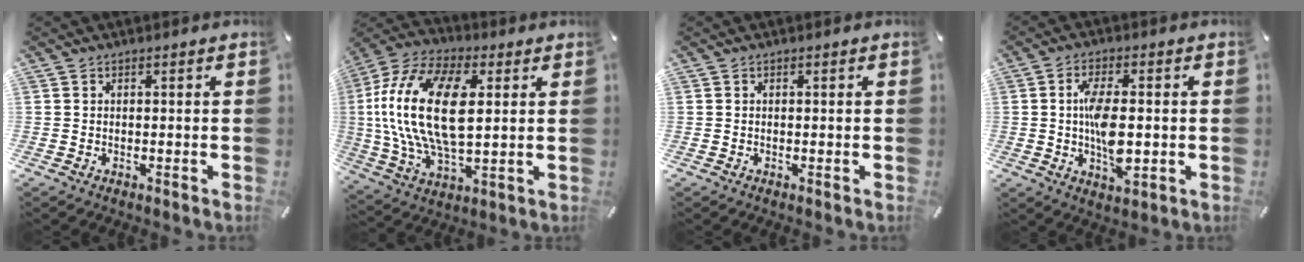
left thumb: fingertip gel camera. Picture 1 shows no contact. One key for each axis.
{"total": 21.9, "fx": 3.3, "fy": 12.2, "fz": 17.8, "tx": -0.400, "ty": 0.001, "tz": 0.051}
{"total": 0.0}
{"total": 9.3, "fx": -0.4, "fy": 4.2, "fz": 8.3, "tx": -0.163, "ty": -0.003, "tz": -0.009}